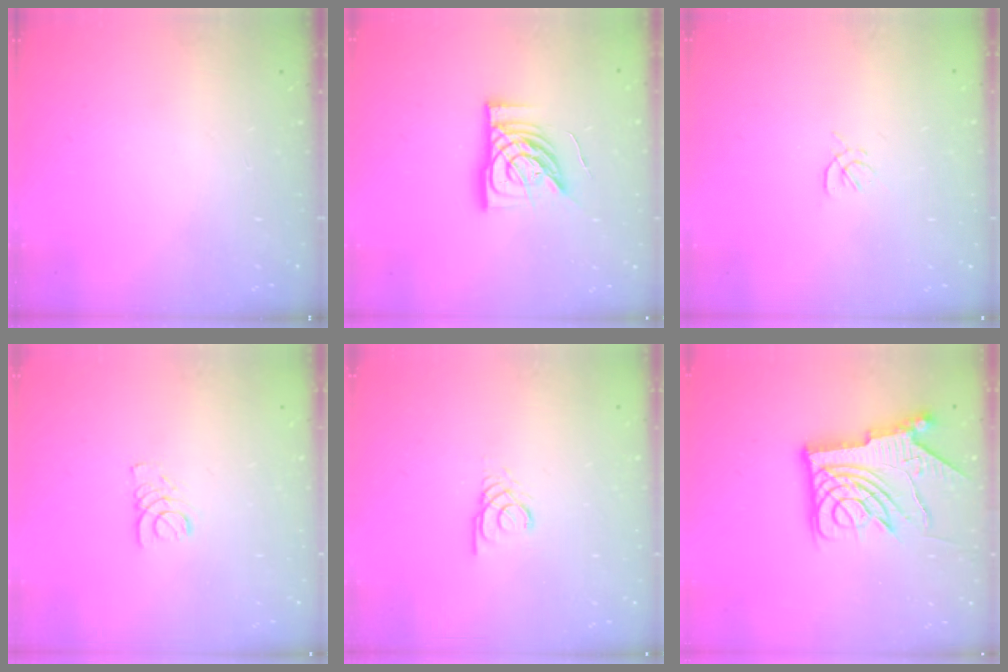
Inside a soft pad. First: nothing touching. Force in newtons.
{"total": 15.1, "press": 15.0, "slide": 1.7}
{"total": 1.6, "press": 1.5, "slide": 0.6}
{"total": 1.9, "press": 1.9, "slide": 0.2}
{"total": 2.4, "press": 2.4, "slide": 0.4}
{"total": 15.7, "press": 15.6, "slide": 1.5}